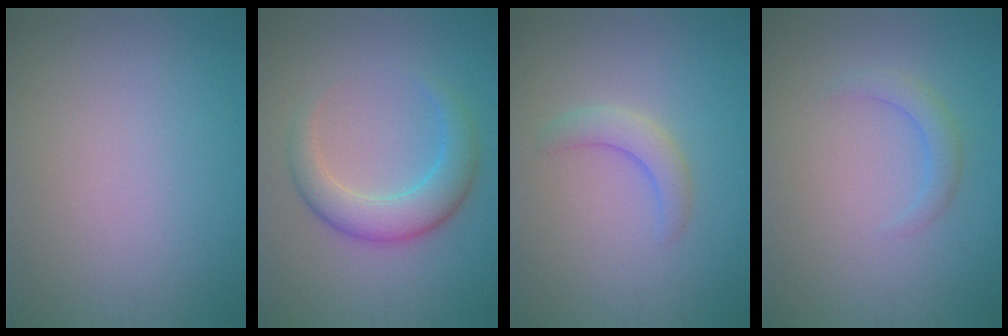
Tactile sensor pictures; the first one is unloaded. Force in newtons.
{"total": 4.6, "press": 4.6, "slide": 0.1}
{"total": 2.4, "press": 2.4, "slide": 0.3}
{"total": 1.8, "press": 1.8, "slide": 0.2}